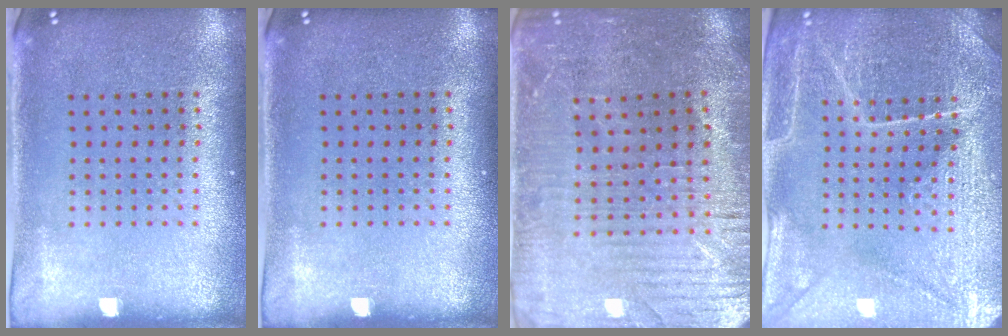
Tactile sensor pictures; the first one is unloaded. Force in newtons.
{"total": 0.0}
{"total": 2.2, "press": 2.2, "slide": 0.5}
{"total": 4.4, "press": 4.3, "slide": 1.1}